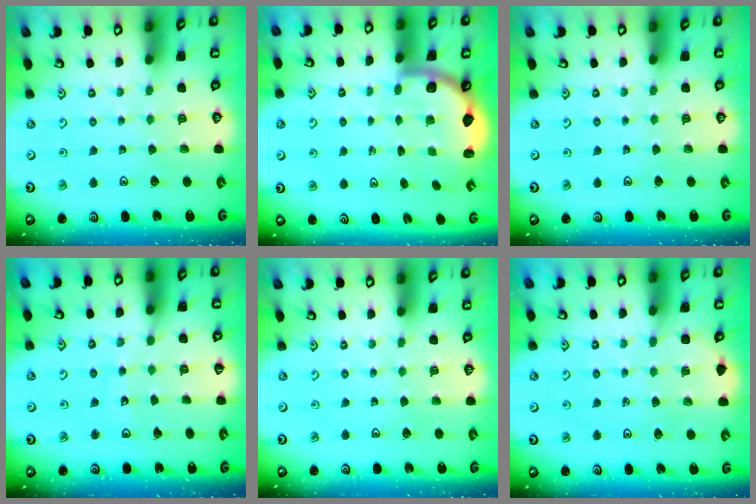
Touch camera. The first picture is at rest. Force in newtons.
{"total": 2.6, "press": 2.5, "slide": 0.6}
{"total": 0.0}
{"total": 7.1, "press": 7.0, "slide": 0.8}
{"total": 0.0}
{"total": 4.3, "press": 4.3, "slide": 0.4}